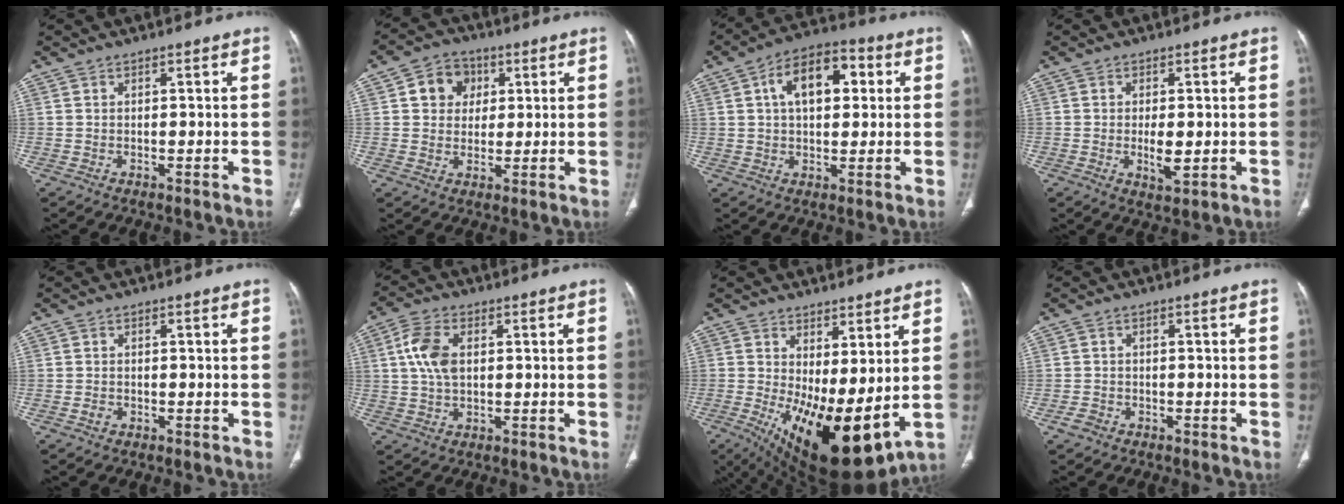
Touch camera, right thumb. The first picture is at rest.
{"total": 7.5, "force": [2.1, 6.5, 3.2], "torque": [-0.017, -0.001, 0.030]}
{"total": 12.5, "force": [3.2, 7.2, 9.7], "torque": [-0.132, 0.019, 0.045]}
{"total": 4.4, "force": [-0.4, 1.8, 4.0], "torque": [-0.068, -0.010, -0.004]}
{"total": 1.1, "force": [-0.5, 0.8, 0.5], "torque": [-0.011, 0.003, -0.008]}
{"total": 7.5, "force": [1.4, 4.4, 5.9], "torque": [-0.123, 0.007, 0.027]}
{"total": 16.7, "force": [0.0, 6.5, 15.3], "torque": [-0.260, -0.035, 0.024]}
{"total": 2.0, "force": [-1.2, 1.4, 0.6], "torque": [-0.013, 0.006, -0.021]}